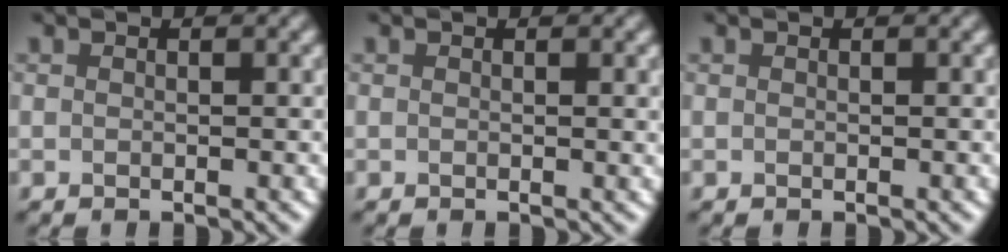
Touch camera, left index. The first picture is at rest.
{"total": 0.6, "force": [0.1, 0.1, 0.6], "torque": [-0.006, 0.000, 0.001]}
{"total": 0.0}